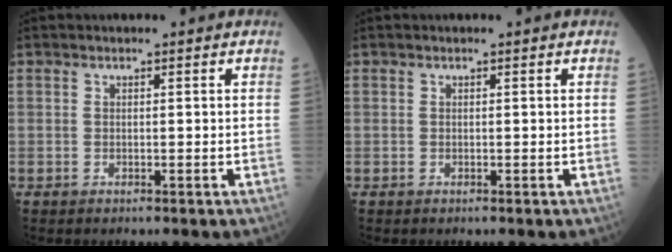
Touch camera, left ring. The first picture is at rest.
{"total": 0.0}